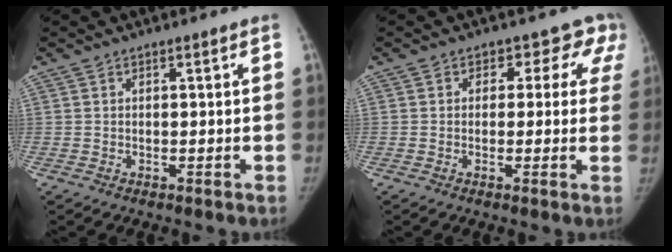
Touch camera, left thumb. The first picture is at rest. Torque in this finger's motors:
{"motor_torque": [-0.12, 0.22, -0.20, 0.14, 0.00]}